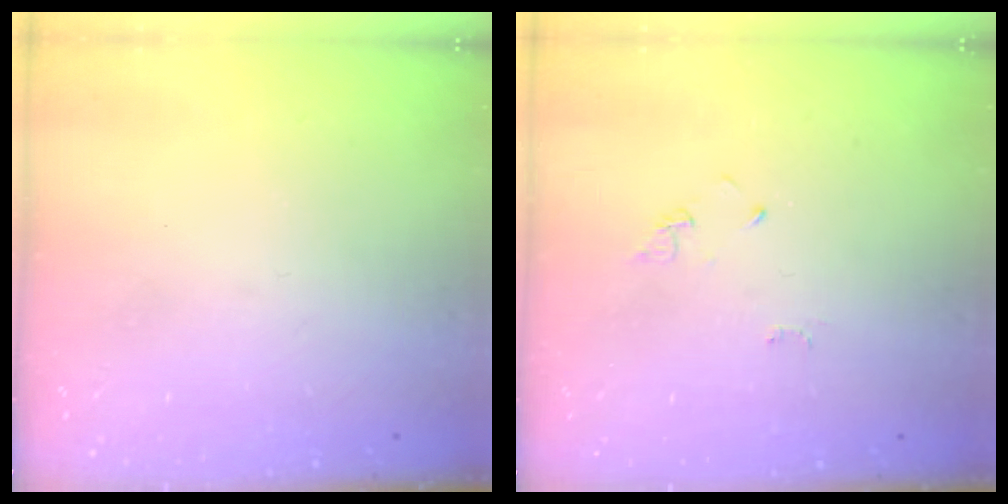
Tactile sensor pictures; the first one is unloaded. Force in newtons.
{"total": 2.6, "press": 2.6, "slide": 0.4}